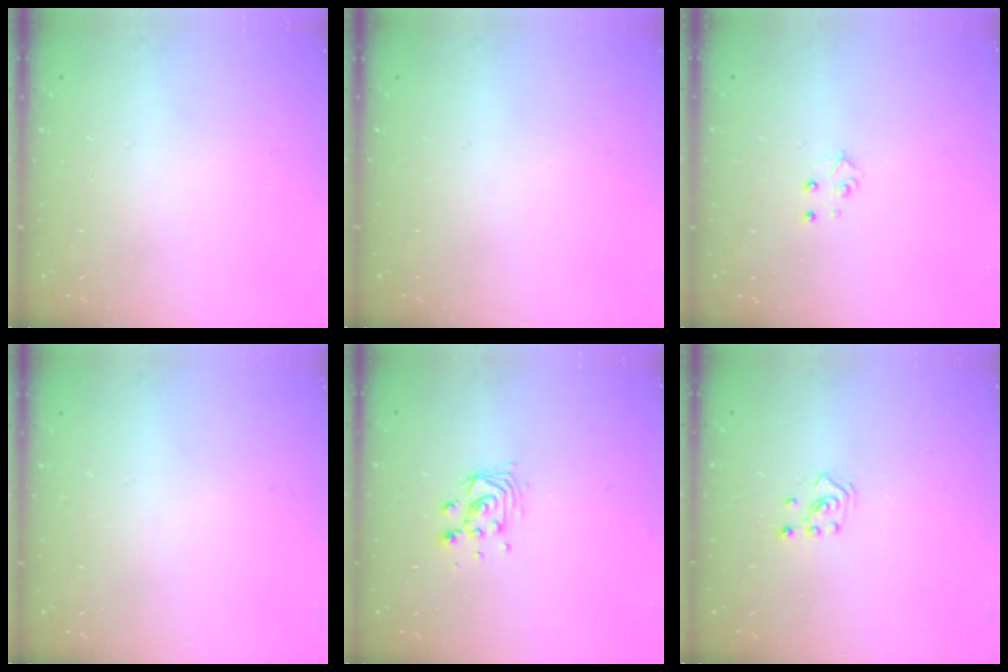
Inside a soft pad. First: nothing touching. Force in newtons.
{"total": 0.0}
{"total": 3.9, "press": 3.9, "slide": 0.3}
{"total": 0.0}
{"total": 6.4, "press": 6.4, "slide": 0.3}
{"total": 2.3, "press": 2.2, "slide": 0.8}